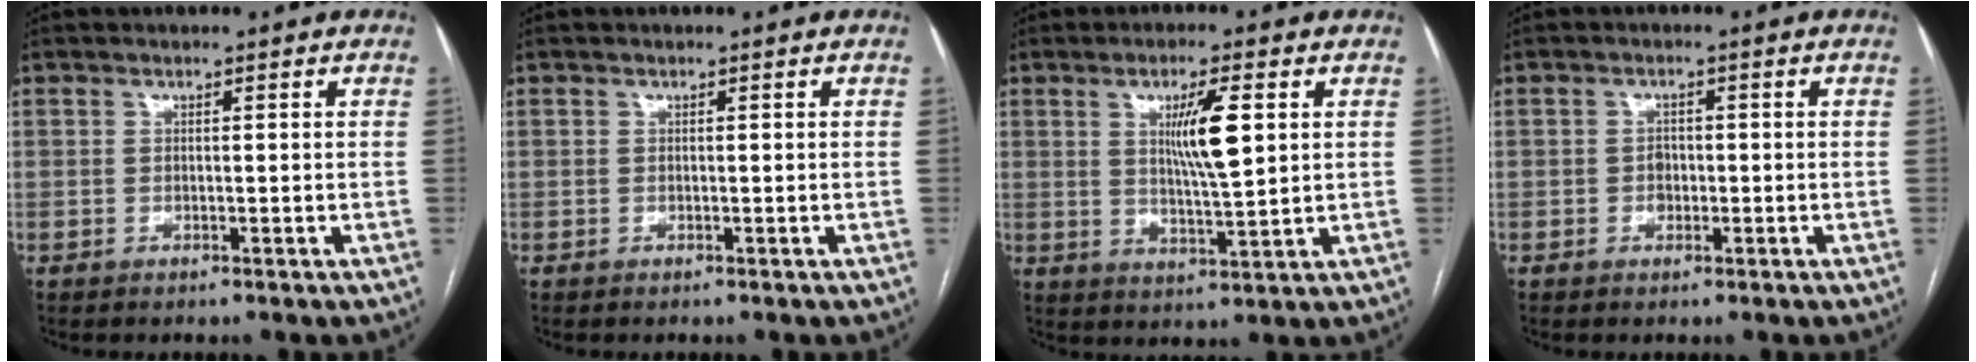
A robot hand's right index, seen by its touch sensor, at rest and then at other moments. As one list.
[{"total": 0.0}, {"total": 7.6, "force": [2.1, 0.7, 7.3], "torque": [-0.126, -0.006, 0.037]}, {"total": 1.7, "force": [-0.5, 1.3, 0.9], "torque": [-0.012, 0.006, -0.007]}]